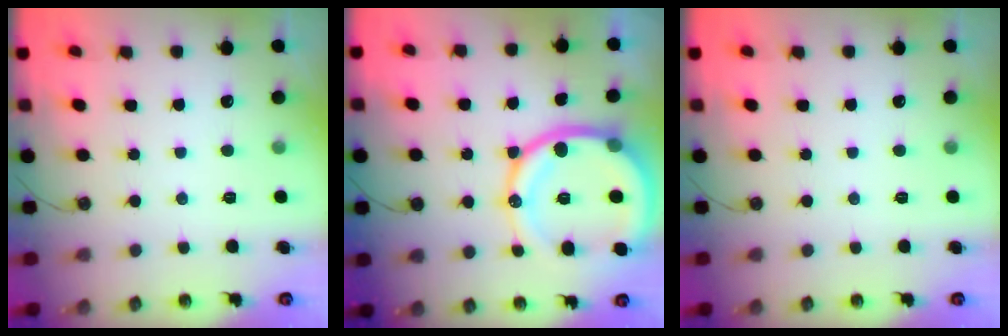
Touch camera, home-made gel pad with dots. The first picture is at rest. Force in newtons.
{"total": 20.1, "press": 19.9, "slide": 3.0}
{"total": 0.0}